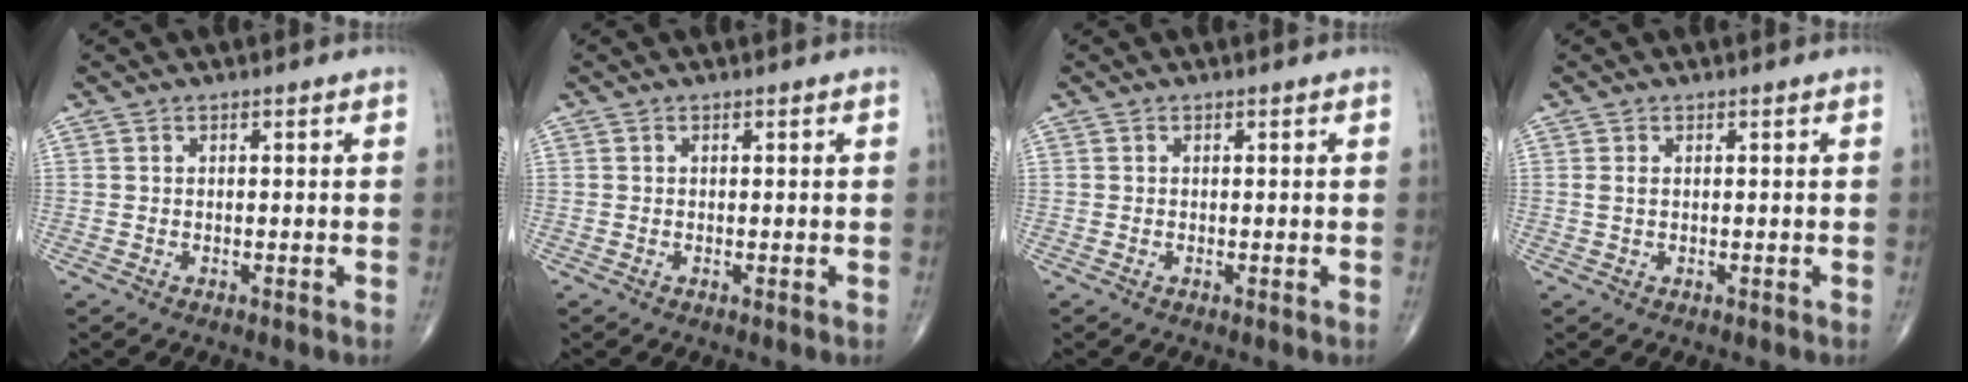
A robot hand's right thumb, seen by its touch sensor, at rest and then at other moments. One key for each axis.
{"total": 0.0}
{"total": 0.0}
{"total": 1.0, "fx": 0.2, "fy": 0.5, "fz": 0.8, "tx": -0.021, "ty": 0.004, "tz": 0.007}